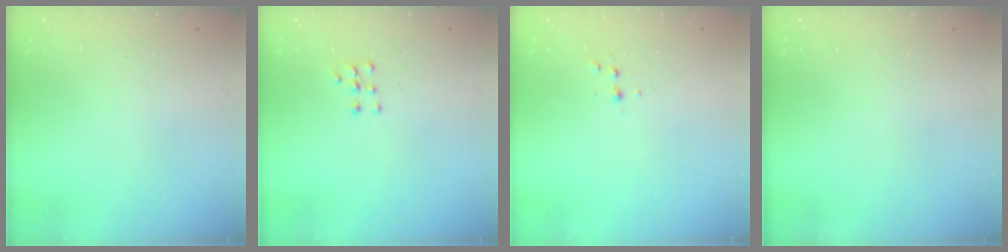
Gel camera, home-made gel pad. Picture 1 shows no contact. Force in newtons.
{"total": 5.5, "press": 5.5, "slide": 0.9}
{"total": 3.7, "press": 3.5, "slide": 1.1}
{"total": 0.0}